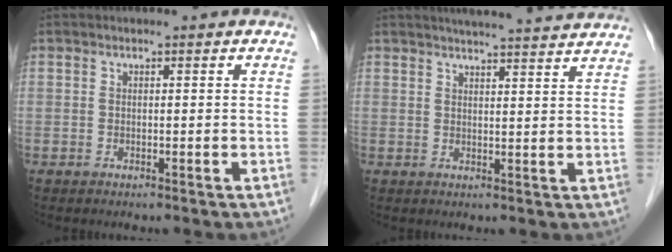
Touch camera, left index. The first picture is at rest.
{"total": 12.5, "force": [11.7, 0.3, 4.6], "torque": [-0.061, 0.008, 0.140]}